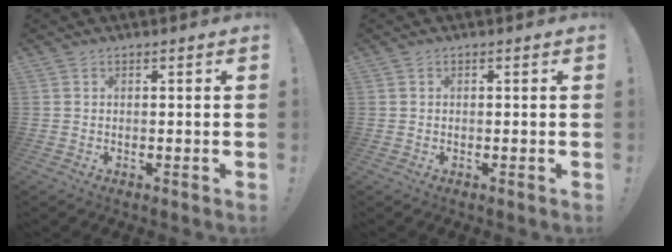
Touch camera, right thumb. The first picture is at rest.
{"total": 0.0}